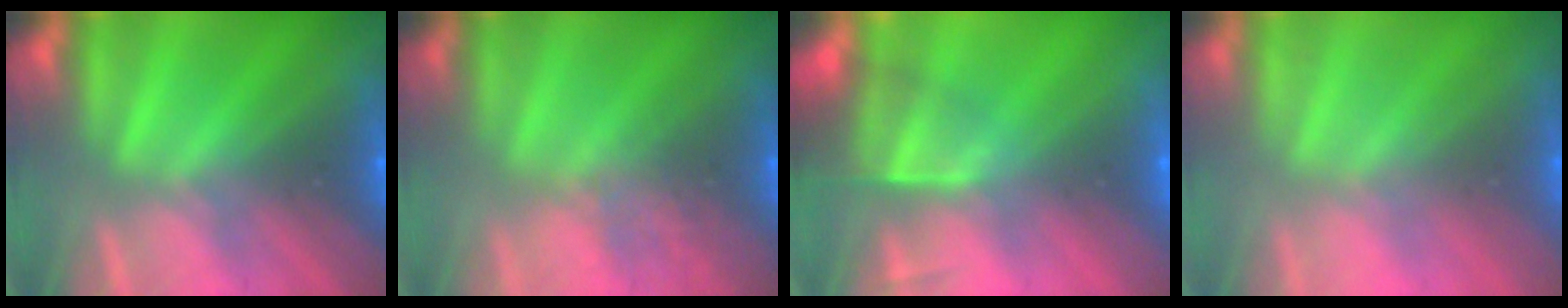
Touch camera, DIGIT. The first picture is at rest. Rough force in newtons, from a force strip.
{"total": 2.4}
{"total": 5.6}
{"total": 2.7}